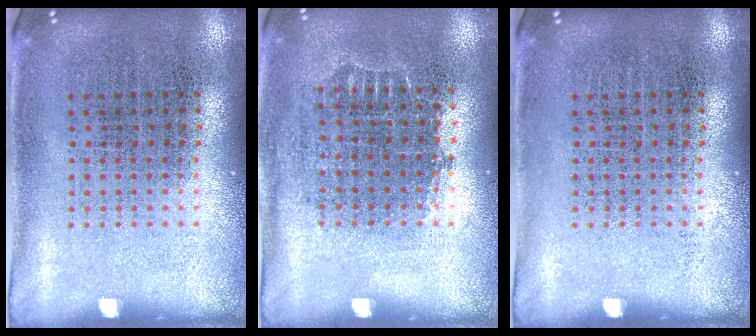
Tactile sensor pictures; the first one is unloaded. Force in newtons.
{"total": 0.7, "press": 0.7, "slide": 0.2}
{"total": 0.0}